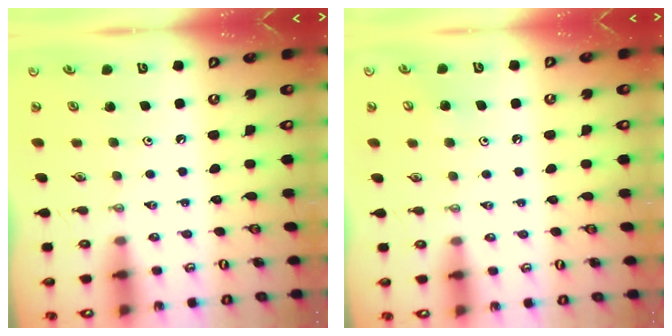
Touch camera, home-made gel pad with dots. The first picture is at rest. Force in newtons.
{"total": 3.1, "press": 3.0, "slide": 0.2}